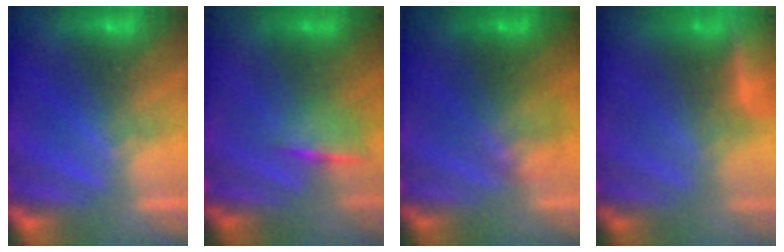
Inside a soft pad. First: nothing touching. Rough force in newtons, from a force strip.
{"total": 1.2}
{"total": 1.6}
{"total": 7.6}